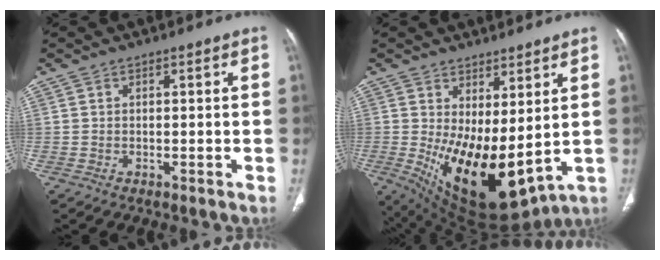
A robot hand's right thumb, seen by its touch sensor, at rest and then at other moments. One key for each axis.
{"total": 16.2, "fx": 0.8, "fy": 7.2, "fz": 14.5, "tx": -0.245, "ty": -0.039, "tz": 0.043}